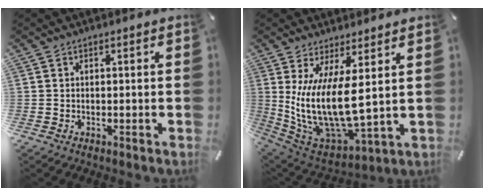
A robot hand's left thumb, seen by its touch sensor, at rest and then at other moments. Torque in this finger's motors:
{"motor_torque": [0.62, 1.04, 2.54, -0.23, 0.30]}